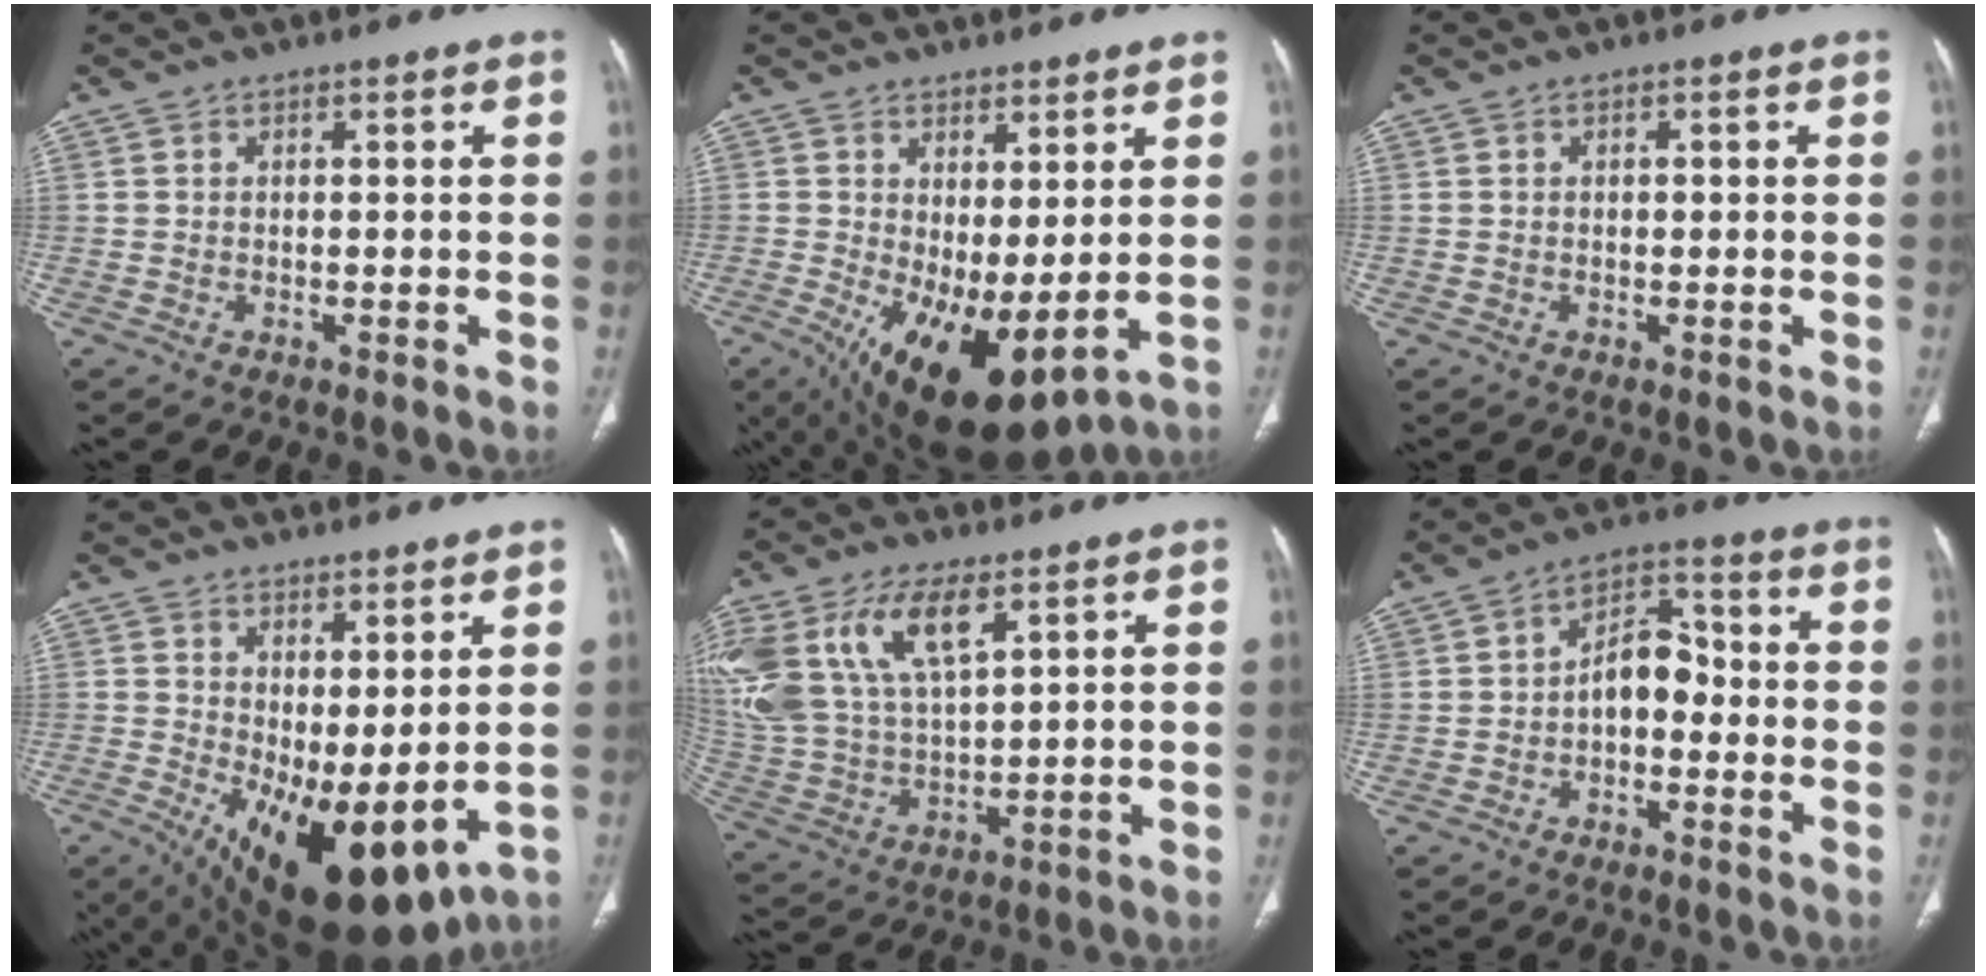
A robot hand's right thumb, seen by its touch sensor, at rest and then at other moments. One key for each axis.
{"total": 12.9, "fx": -0.4, "fy": 5.3, "fz": 11.8, "tx": -0.206, "ty": -0.023, "tz": 0.017}
{"total": 0.7, "fx": 0.1, "fy": 0.5, "fz": 0.6, "tx": -0.009, "ty": 0.001, "tz": 0.002}
{"total": 15.6, "fx": -0.1, "fy": 6.7, "fz": 14.1, "tx": -0.234, "ty": -0.026, "tz": 0.024}
{"total": 21.1, "fx": 9.7, "fy": 10.9, "fz": 15.2, "tx": -0.334, "ty": -0.008, "tz": 0.194}
{"total": 7.4, "fx": -1.5, "fy": 4.7, "fz": 5.5, "tx": -0.067, "ty": 0.036, "tz": -0.037}